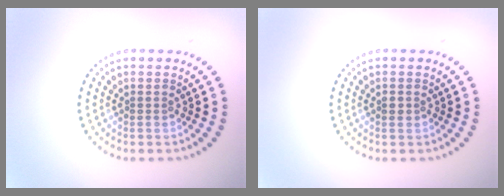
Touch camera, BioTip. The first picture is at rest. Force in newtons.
{"total": 0.9, "press": 0.9, "slide": 0.0}